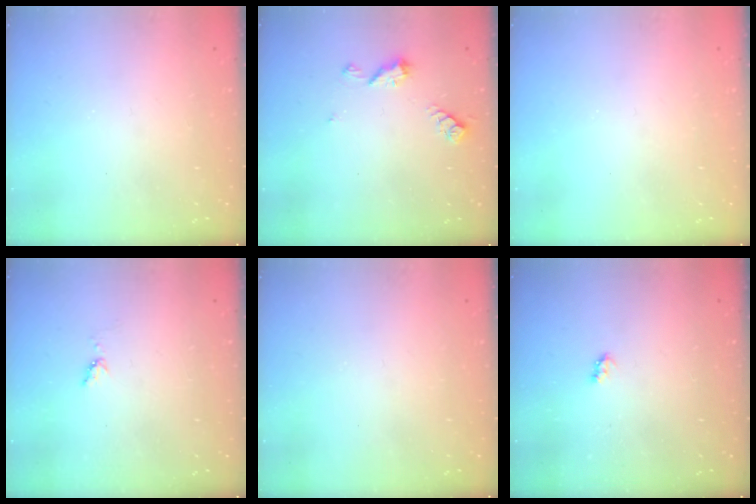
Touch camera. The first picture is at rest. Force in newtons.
{"total": 6.3, "press": 6.2, "slide": 0.7}
{"total": 0.0}
{"total": 4.4, "press": 4.3, "slide": 0.6}
{"total": 0.0}
{"total": 2.6, "press": 2.6, "slide": 0.4}